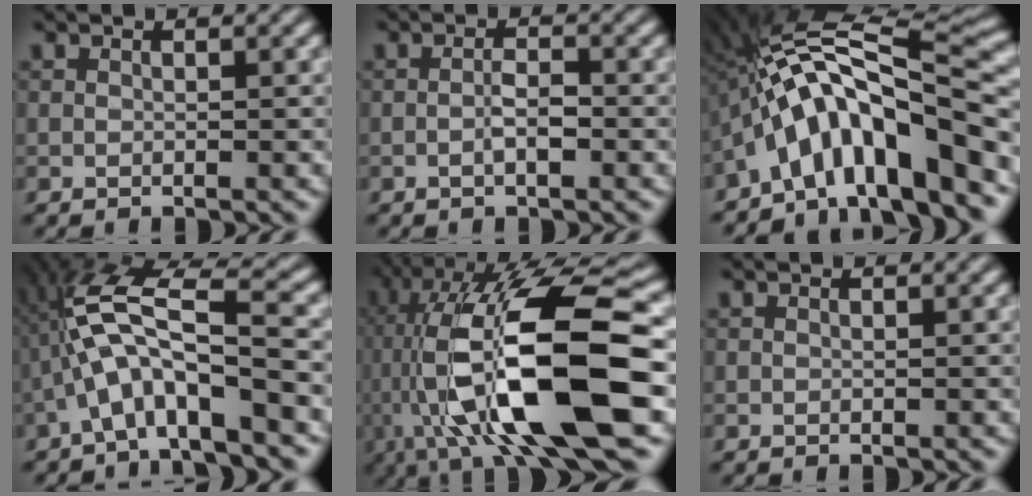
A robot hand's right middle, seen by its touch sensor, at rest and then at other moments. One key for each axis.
{"total": 1.4, "fx": -0.6, "fy": 0.2, "fz": 1.2, "tx": -0.025, "ty": 0.010, "tz": -0.007}
{"total": 13.1, "fx": -5.5, "fy": 3.6, "fz": 11.3, "tx": -0.164, "ty": 0.032, "tz": -0.085}
{"total": 8.3, "fx": -2.1, "fy": 1.9, "fz": 7.8, "tx": -0.147, "ty": 0.034, "tz": -0.034}
{"total": 15.4, "fx": -1.8, "fy": 4.2, "fz": 14.7, "tx": -0.264, "ty": 0.024, "tz": -0.024}
{"total": 0.0}